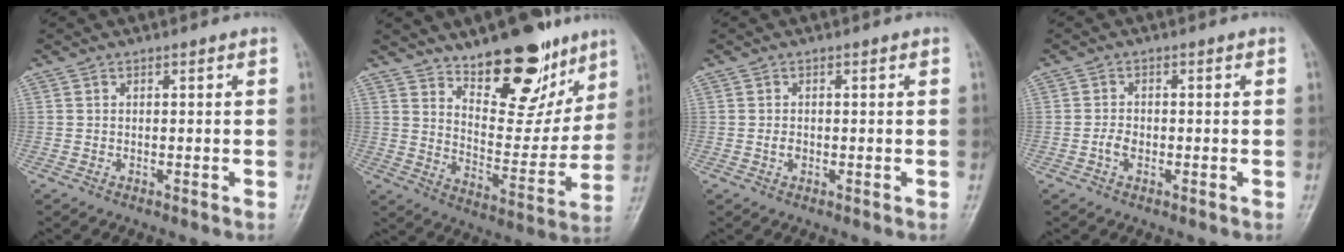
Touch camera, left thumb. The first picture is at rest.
{"total": 18.5, "force": [12.3, 8.3, 11.0], "torque": [-0.096, -0.088, 0.194]}
{"total": 1.3, "force": [-0.2, 1.0, 0.8], "torque": [-0.012, 0.001, -0.003]}
{"total": 2.2, "force": [-0.7, 1.5, 1.5], "torque": [-0.026, 0.006, -0.015]}